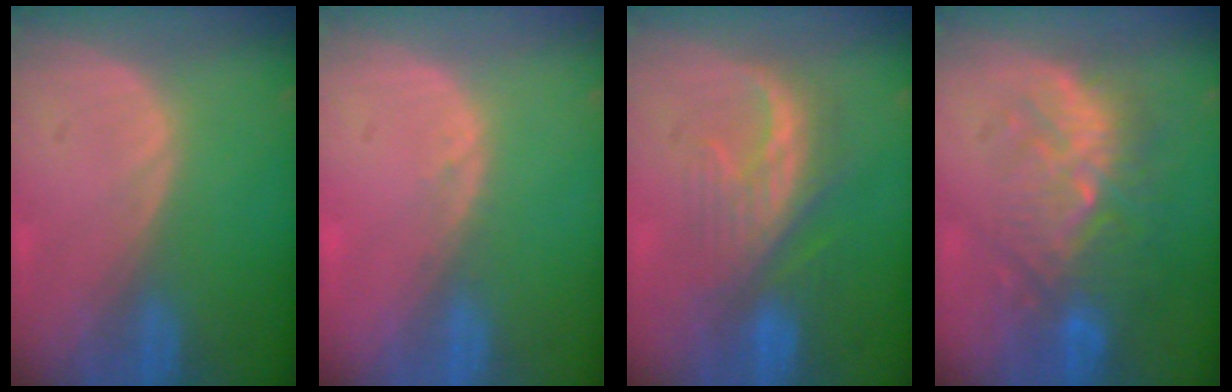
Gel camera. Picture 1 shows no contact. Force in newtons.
{"total": 1.0, "press": 0.9, "slide": 0.3}
{"total": 8.1, "press": 7.7, "slide": 2.5}
{"total": 10.1, "press": 9.4, "slide": 3.7}